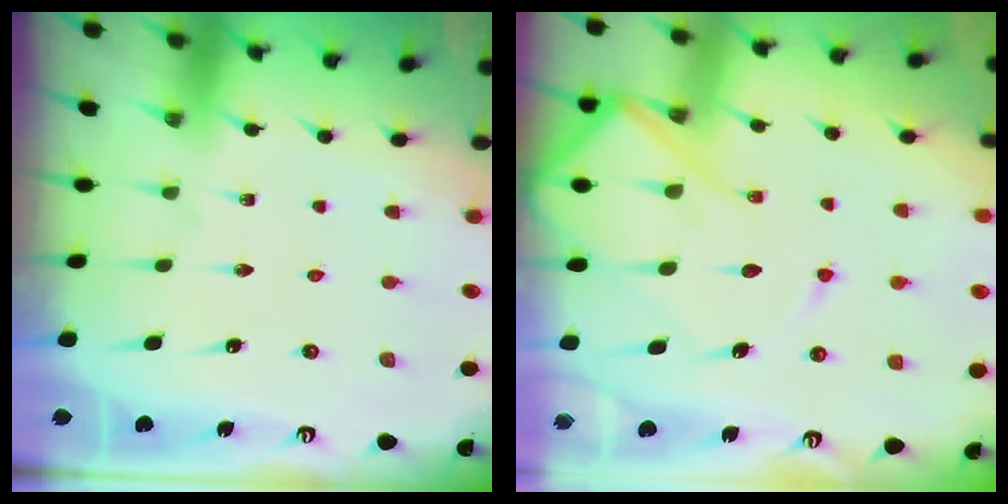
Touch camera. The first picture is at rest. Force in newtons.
{"total": 12.7, "press": 12.6, "slide": 1.1}